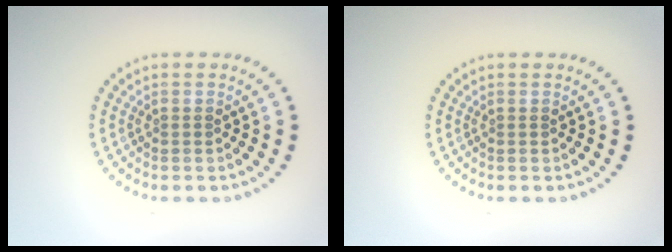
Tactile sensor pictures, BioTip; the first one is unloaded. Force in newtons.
{"total": 0.0}